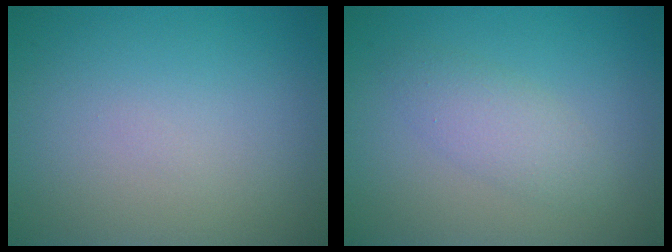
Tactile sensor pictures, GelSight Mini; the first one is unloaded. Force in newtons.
{"total": 2.3, "press": 2.3, "slide": 0.1}